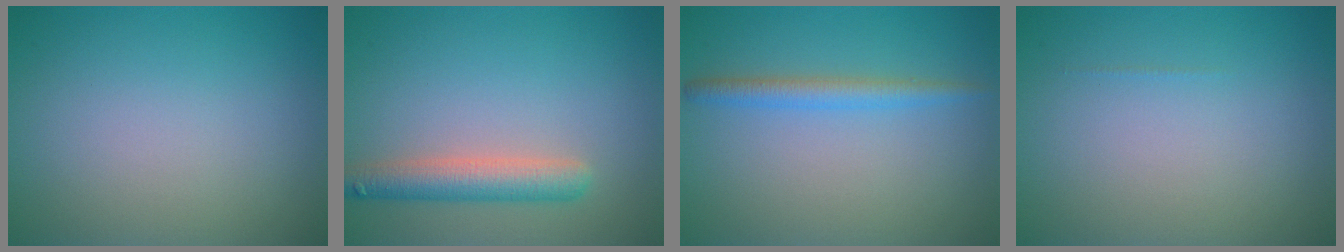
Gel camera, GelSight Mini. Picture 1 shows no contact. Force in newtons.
{"total": 3.9, "press": 3.9, "slide": 0.1}
{"total": 2.1, "press": 2.1, "slide": 0.2}
{"total": 0.0}